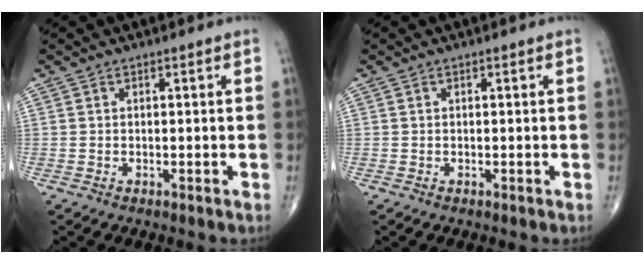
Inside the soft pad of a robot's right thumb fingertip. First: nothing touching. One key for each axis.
{"total": 0.0}